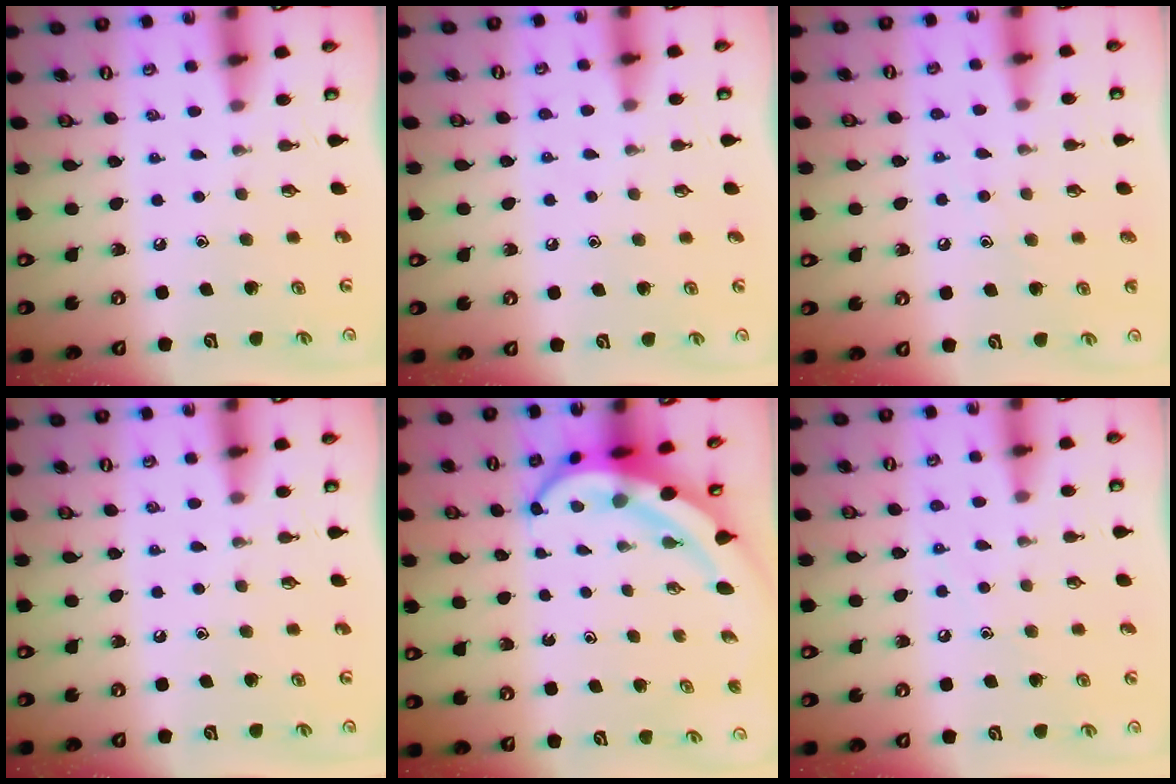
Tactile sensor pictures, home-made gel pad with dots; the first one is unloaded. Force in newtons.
{"total": 5.2, "press": 5.1, "slide": 0.7}
{"total": 6.1, "press": 6.1, "slide": 0.6}
{"total": 0.0}
{"total": 7.6, "press": 7.5, "slide": 1.4}
{"total": 5.9, "press": 5.9, "slide": 0.8}